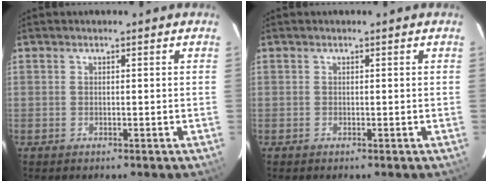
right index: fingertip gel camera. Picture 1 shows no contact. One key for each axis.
{"total": 0.0}